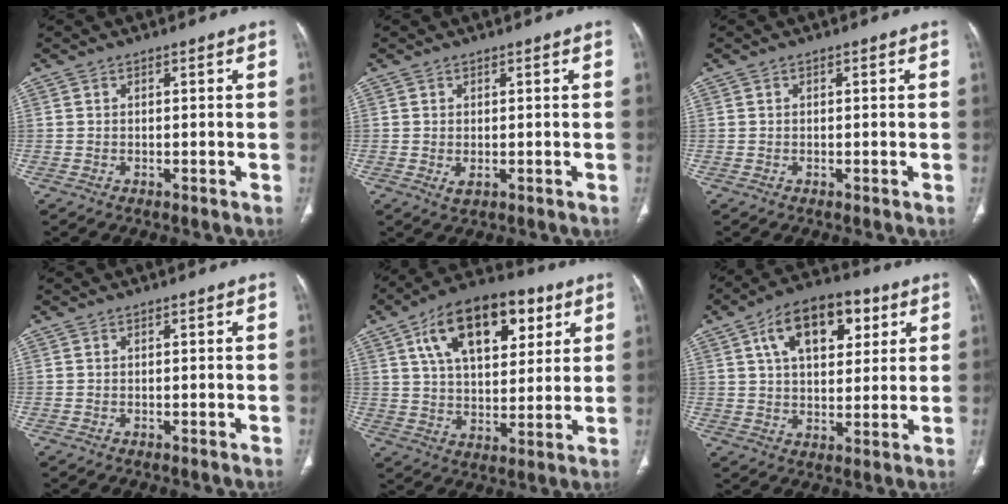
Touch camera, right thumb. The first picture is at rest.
{"total": 1.6, "force": [-0.2, 0.9, 1.3], "torque": [-0.024, -0.004, 0.003]}
{"total": 0.0}
{"total": 0.0}
{"total": 20.0, "force": [8.5, 10.9, 14.5], "torque": [-0.195, -0.009, 0.138]}
{"total": 15.7, "force": [6.2, 8.9, 11.4], "torque": [-0.144, -0.002, 0.099]}